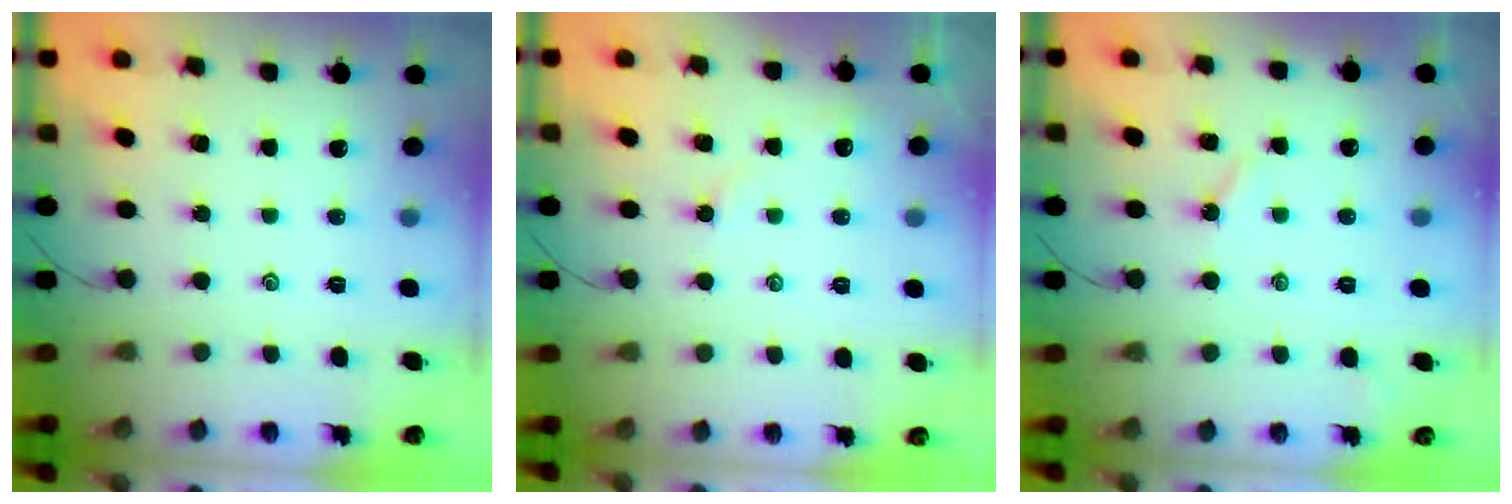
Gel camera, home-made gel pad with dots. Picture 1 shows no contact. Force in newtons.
{"total": 2.8, "press": 2.8, "slide": 0.5}
{"total": 2.6, "press": 2.5, "slide": 0.3}